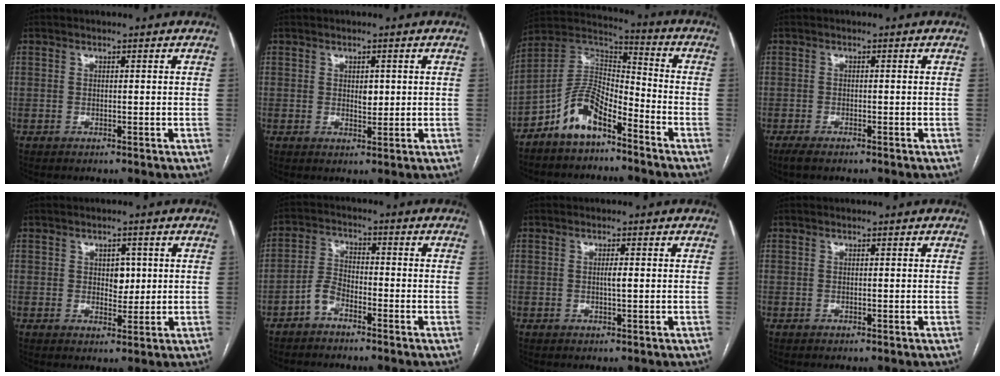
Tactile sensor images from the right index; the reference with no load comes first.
{"total": 2.6, "force": [0.7, 1.6, 2.0], "torque": [-0.025, -0.004, 0.012]}
{"total": 9.4, "force": [-6.1, 3.8, 6.0], "torque": [-0.126, 0.027, -0.119]}
{"total": 2.6, "force": [-2.0, 0.7, 1.5], "torque": [-0.029, -0.005, -0.030]}
{"total": 3.2, "force": [0.6, 2.1, 2.2], "torque": [-0.025, 0.001, 0.013]}
{"total": 3.7, "force": [-2.6, 1.7, 2.1], "torque": [-0.045, 0.010, -0.052]}
{"total": 1.3, "force": [0.0, 0.1, 1.3], "torque": [-0.026, 0.000, 0.001]}
{"total": 0.0}